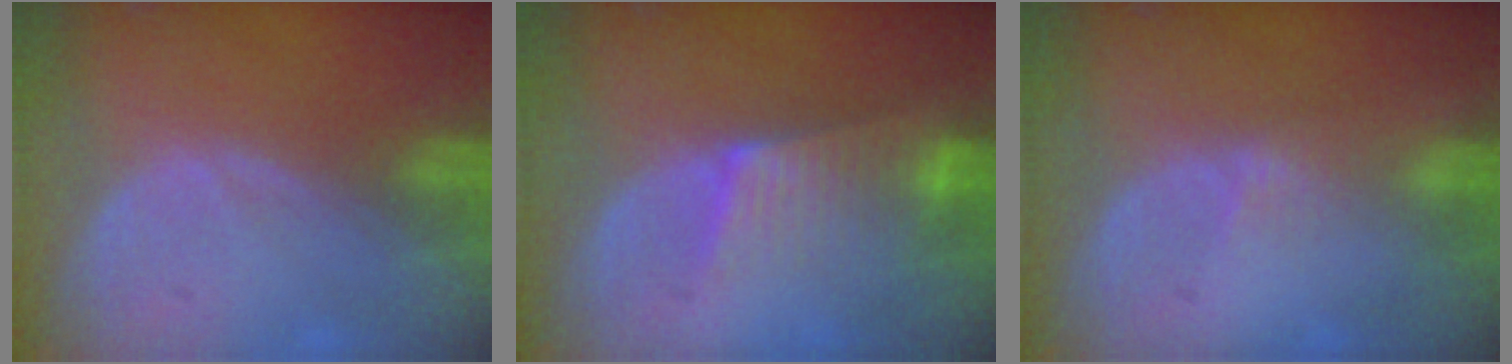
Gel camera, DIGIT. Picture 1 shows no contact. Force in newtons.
{"total": 6.7, "press": 5.9, "slide": 3.1}
{"total": 1.4, "press": 1.1, "slide": 0.8}